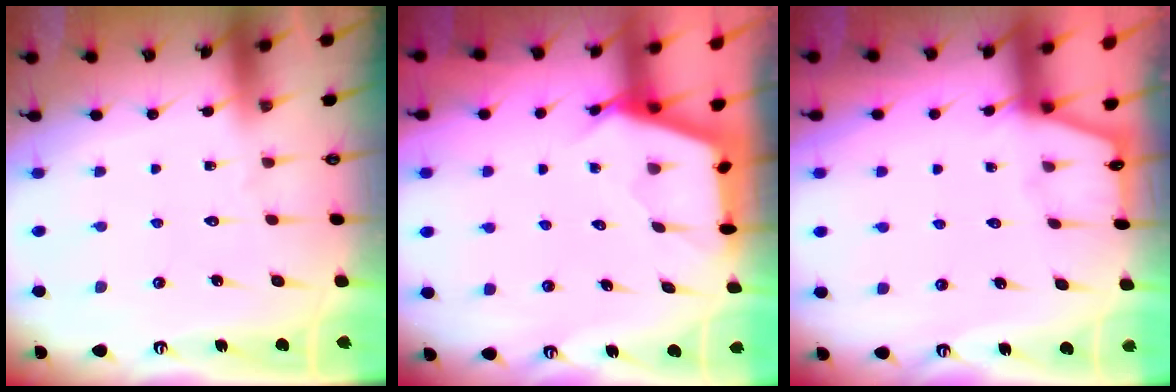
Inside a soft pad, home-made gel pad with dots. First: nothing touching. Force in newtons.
{"total": 2.6, "press": 2.6, "slide": 0.3}
{"total": 2.1, "press": 2.1, "slide": 0.3}